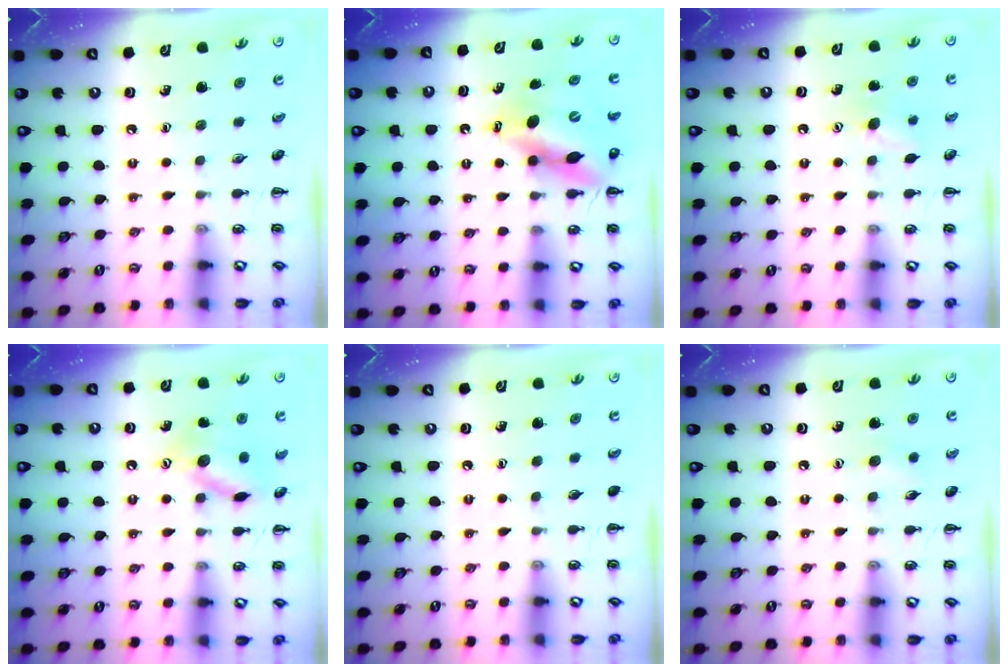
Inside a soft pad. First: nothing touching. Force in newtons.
{"total": 11.8, "press": 11.4, "slide": 3.0}
{"total": 6.3, "press": 6.1, "slide": 1.4}
{"total": 12.1, "press": 12.1, "slide": 0.5}
{"total": 0.0}
{"total": 4.5, "press": 4.4, "slide": 0.9}